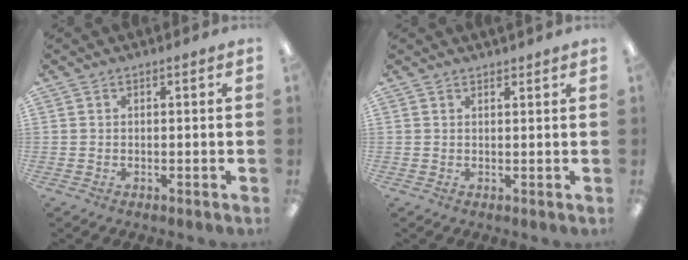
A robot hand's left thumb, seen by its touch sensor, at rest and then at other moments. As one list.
[{"total": 1.2, "force": [1.2, 0.0, 0.1], "torque": [-0.002, -0.002, 0.022]}]